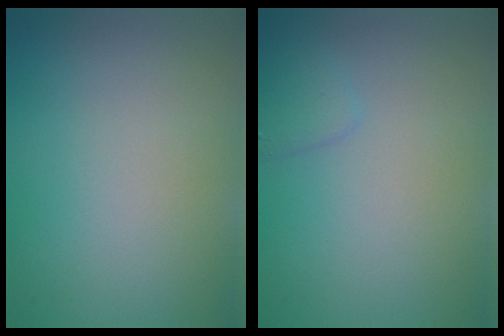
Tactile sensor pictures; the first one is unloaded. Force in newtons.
{"total": 1.2, "press": 1.2, "slide": 0.1}